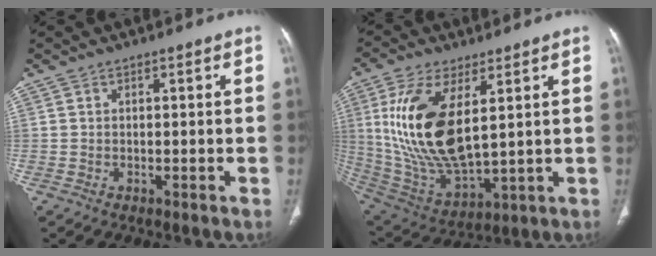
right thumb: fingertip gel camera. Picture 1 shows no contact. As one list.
[{"total": 19.5, "force": [4.7, 8.8, 16.8], "torque": [-0.339, -0.026, 0.104]}]